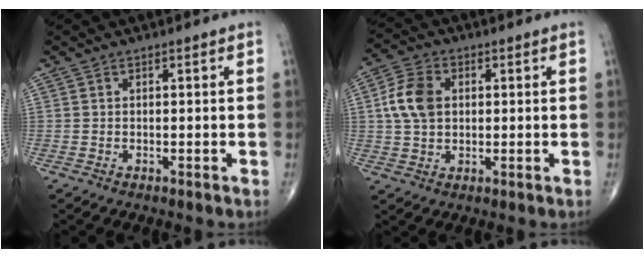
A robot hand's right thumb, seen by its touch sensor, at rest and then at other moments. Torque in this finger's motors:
{"motor_torque": [0.01, 0.06, 0.19, -0.03, 0.04]}